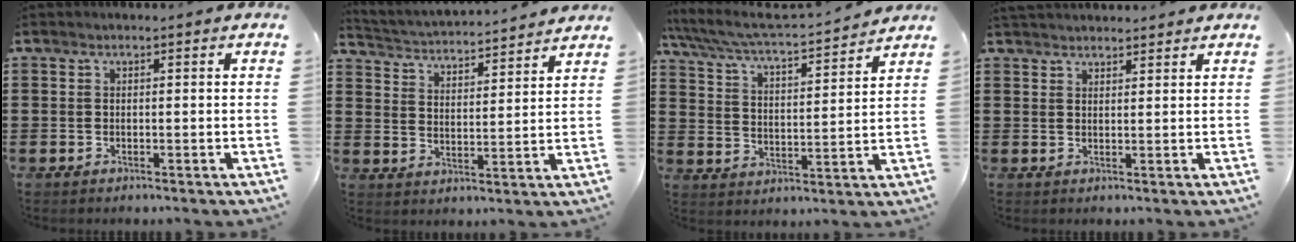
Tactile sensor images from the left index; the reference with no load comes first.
{"total": 2.9, "force": [2.9, -0.2, 0.1], "torque": [-0.022, -0.030, 0.042]}
{"total": 5.1, "force": [4.7, 0.0, 2.0], "torque": [-0.062, -0.037, 0.072]}
{"total": 2.1, "force": [2.1, 0.3, 0.1], "torque": [-0.007, -0.001, 0.041]}